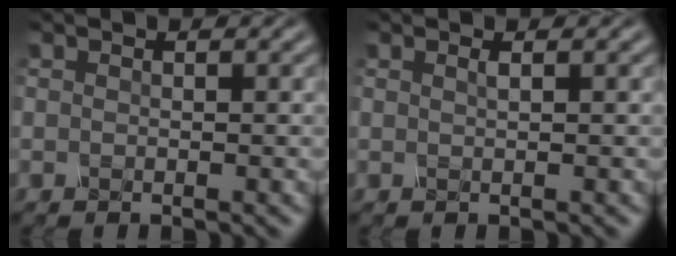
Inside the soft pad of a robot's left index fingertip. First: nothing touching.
{"total": 0.6, "force": [0.1, 0.2, 0.6], "torque": [-0.008, 0.001, -0.002]}